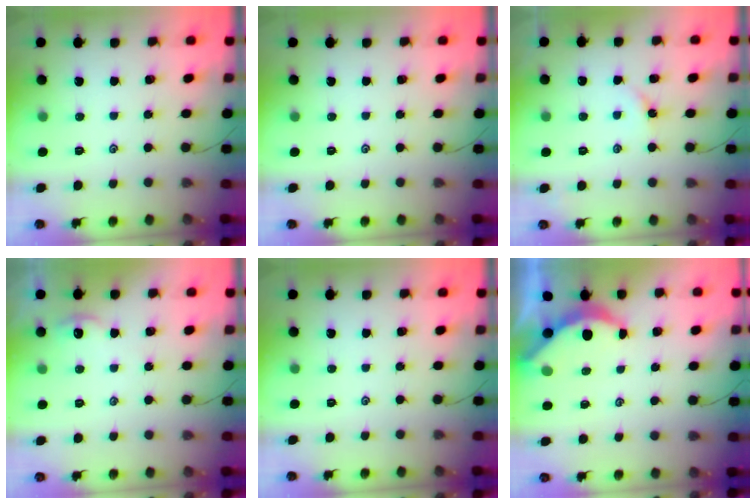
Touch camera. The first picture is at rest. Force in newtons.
{"total": 0.0}
{"total": 2.0, "press": 1.9, "slide": 0.3}
{"total": 2.4, "press": 2.3, "slide": 0.4}
{"total": 0.0}
{"total": 4.4, "press": 4.4, "slide": 0.5}